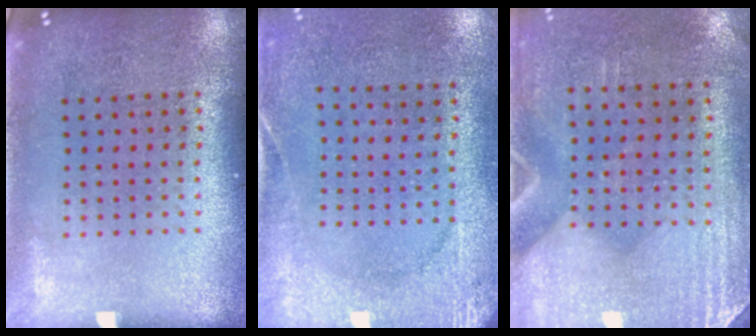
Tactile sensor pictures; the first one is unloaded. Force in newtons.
{"total": 2.6, "press": 2.0, "slide": 1.6}
{"total": 2.9, "press": 2.5, "slide": 1.4}